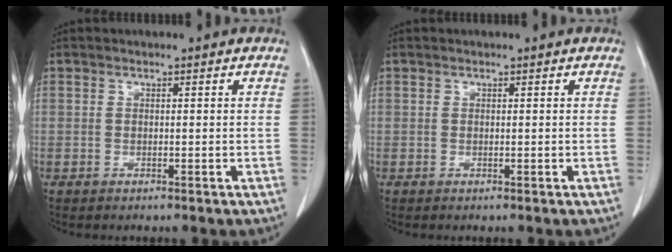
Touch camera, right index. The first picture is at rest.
{"total": 0.0}